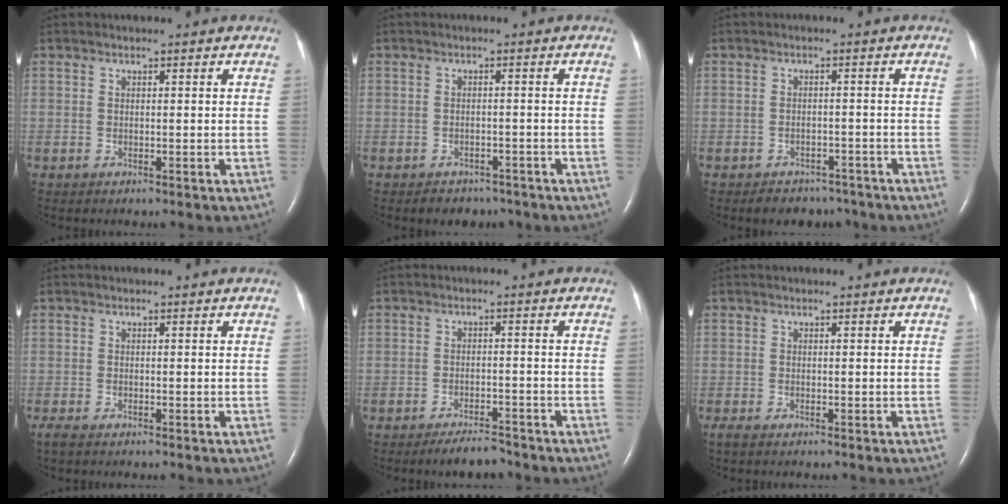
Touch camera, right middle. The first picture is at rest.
{"total": 3.7, "force": [-3.1, 2.0, 0.2], "torque": [-0.005, 0.007, -0.040]}
{"total": 5.2, "force": [-4.5, 2.7, 0.5], "torque": [-0.001, 0.011, -0.058]}
{"total": 1.3, "force": [-1.0, 0.2, 0.7], "torque": [-0.024, -0.007, -0.020]}
{"total": 3.9, "force": [-3.5, 0.8, 1.5], "torque": [-0.028, -0.006, -0.057]}
{"total": 0.7, "force": [-0.5, 0.0, 0.4], "torque": [-0.017, -0.006, -0.013]}